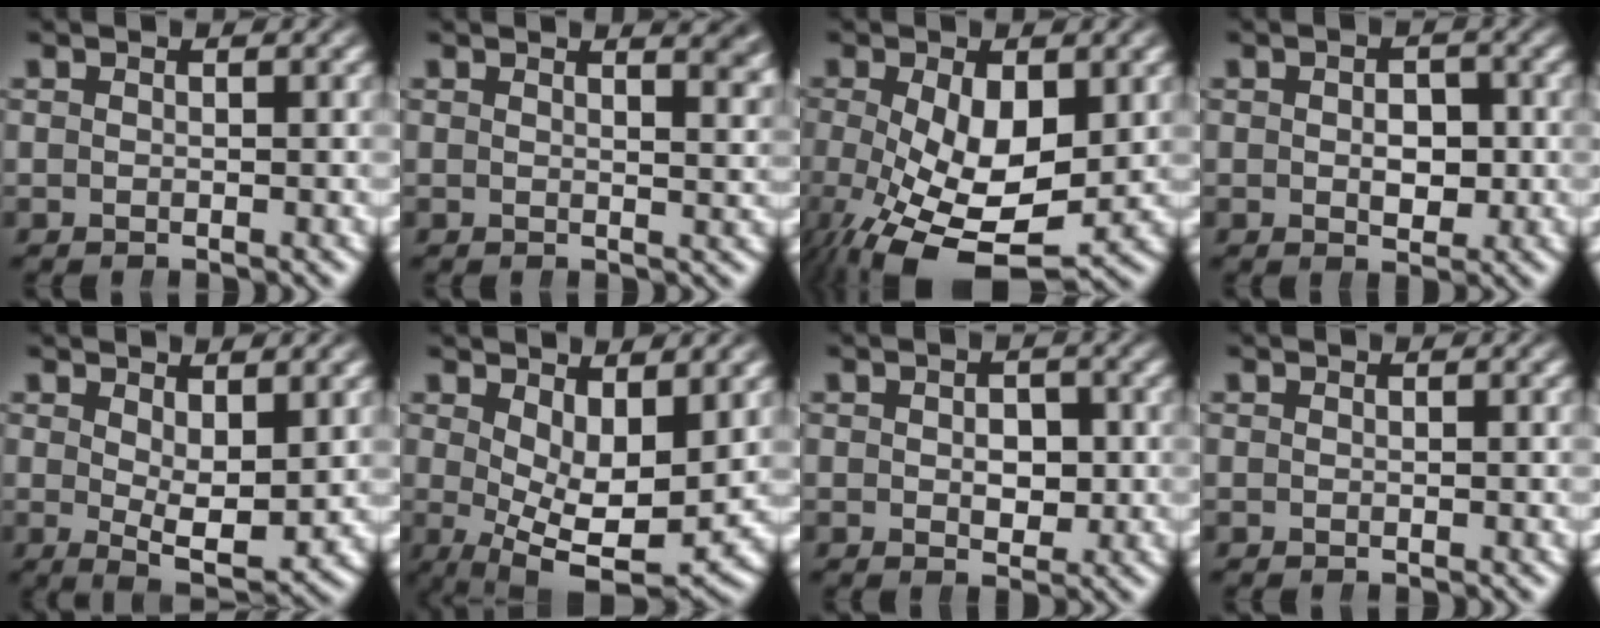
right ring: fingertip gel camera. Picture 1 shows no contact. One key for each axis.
{"total": 3.7, "fx": 2.6, "fy": 0.8, "fz": 2.6, "tx": -0.011, "ty": 0.004, "tz": 0.033}
{"total": 9.4, "fx": -2.8, "fy": 5.0, "fz": 7.4, "tx": -0.134, "ty": -0.049, "tz": -0.017}
{"total": 2.5, "fx": 0.0, "fy": 1.5, "fz": 2.0, "tx": -0.016, "ty": -0.006, "tz": 0.003}
{"total": 3.7, "fx": 0.4, "fy": 0.9, "fz": 3.6, "tx": -0.048, "ty": -0.026, "tz": 0.018}
{"total": 7.2, "fx": -1.3, "fy": 3.2, "fz": 6.3, "tx": -0.099, "ty": -0.044, "tz": -0.001}
{"total": 2.2, "fx": 0.1, "fy": 1.3, "fz": 1.7, "tx": -0.014, "ty": -0.008, "tz": 0.007}
{"total": 0.0}